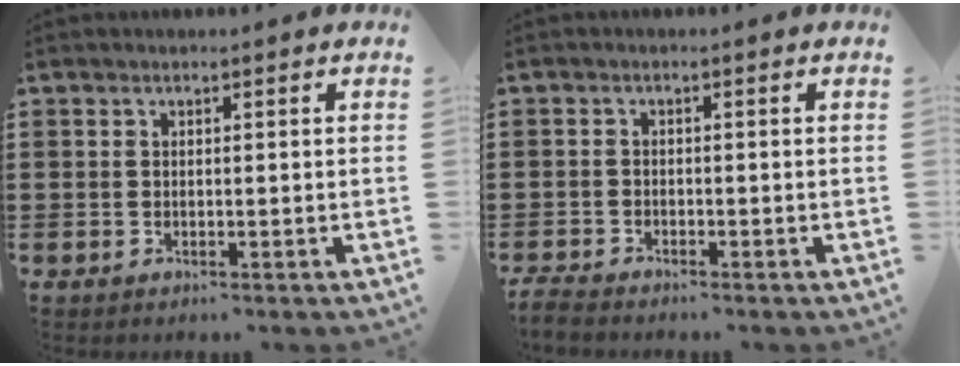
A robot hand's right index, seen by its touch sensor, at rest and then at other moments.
{"total": 1.7, "force": [-1.7, 0.0, 0.1], "torque": [-0.007, -0.003, -0.034]}